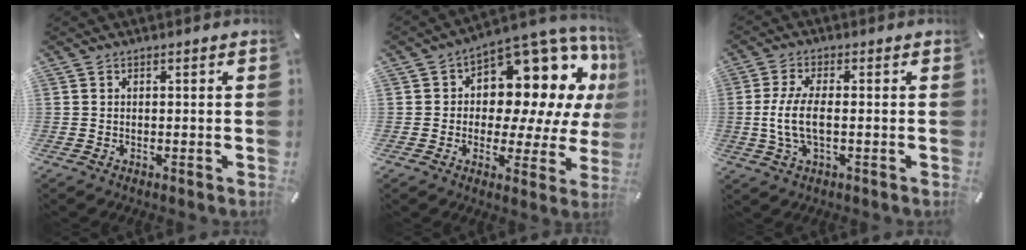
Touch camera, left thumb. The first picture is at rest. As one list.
[{"total": 13.1, "force": [6.2, 8.2, 8.1], "torque": [-0.100, -0.073, 0.103]}, {"total": 7.7, "force": [-0.7, 2.8, 7.2], "torque": [-0.157, -0.011, -0.015]}]